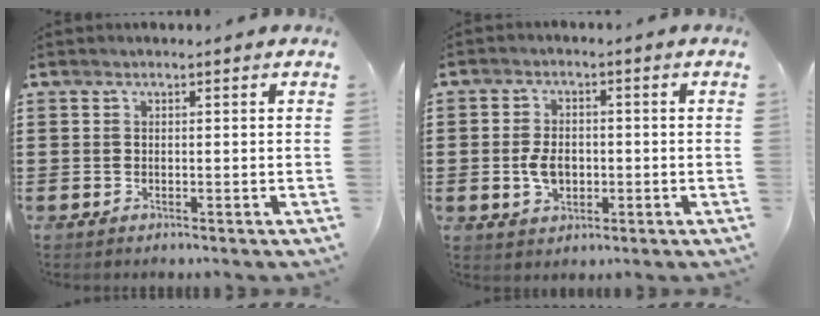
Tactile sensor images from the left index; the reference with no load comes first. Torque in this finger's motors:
{"motor_torque": [1.07, 1.07, 0.18, 0.07]}